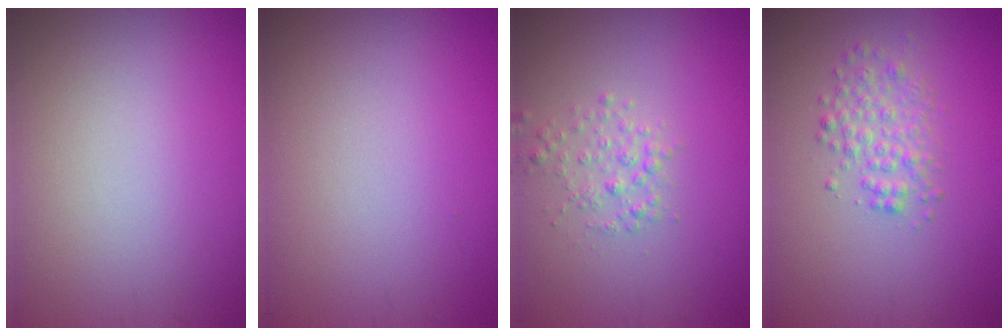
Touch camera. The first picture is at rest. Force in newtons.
{"total": 0.0}
{"total": 1.7, "press": 1.7, "slide": 0.1}
{"total": 2.5, "press": 2.5, "slide": 0.0}